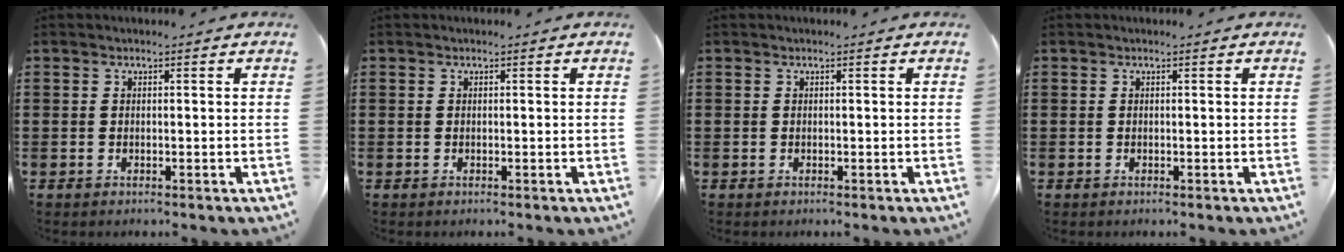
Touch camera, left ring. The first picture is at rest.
{"total": 0.0}
{"total": 0.0}
{"total": 0.0}